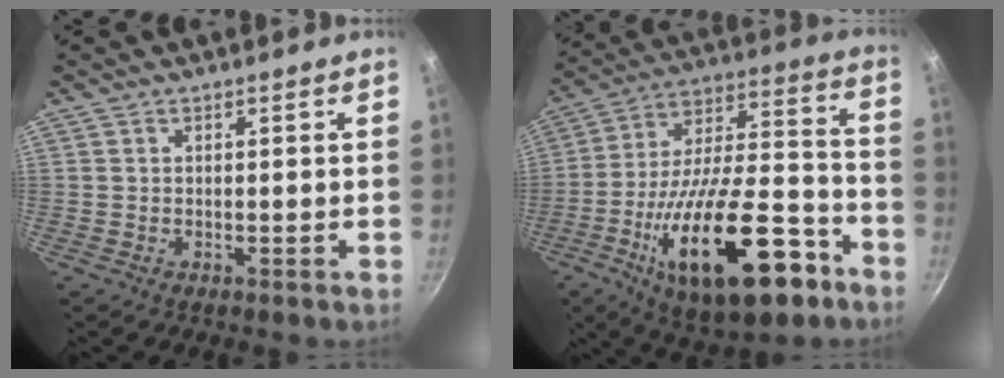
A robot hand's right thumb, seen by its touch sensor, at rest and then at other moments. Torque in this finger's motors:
{"motor_torque": [3.05, 1.96, 1.56, -1.21, 0.29]}